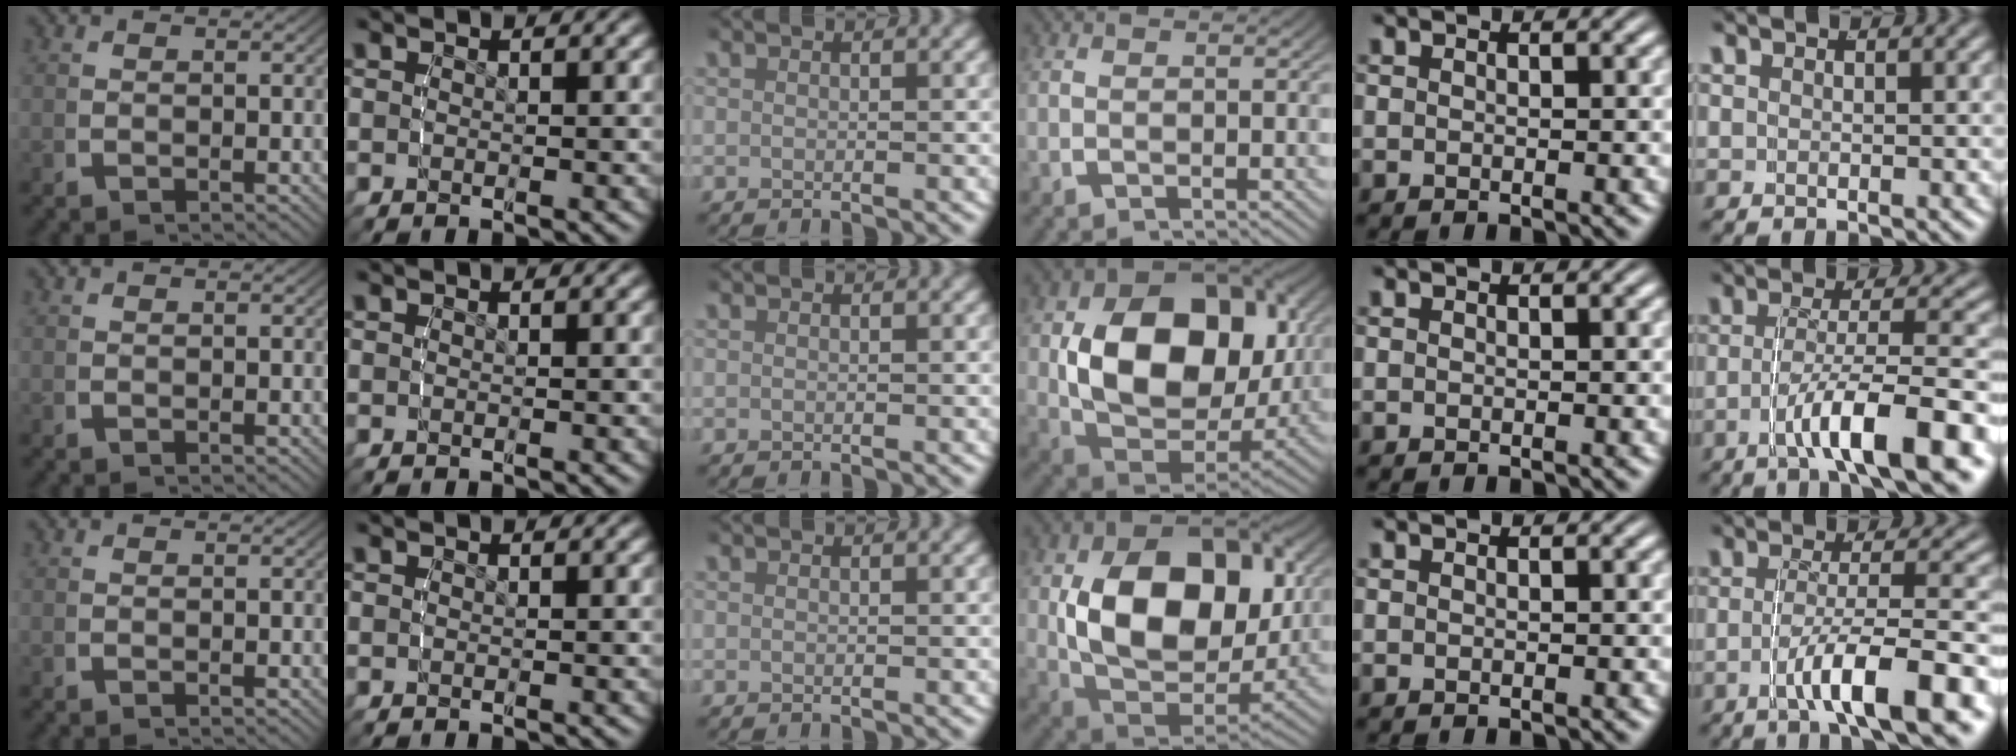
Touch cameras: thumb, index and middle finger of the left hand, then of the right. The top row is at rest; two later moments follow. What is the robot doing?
{"motion": "lift_and_place", "object": "lipstick"}